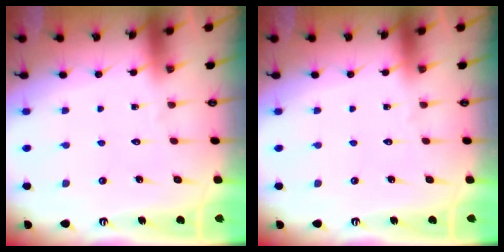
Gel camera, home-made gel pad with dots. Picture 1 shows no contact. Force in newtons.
{"total": 0.0}